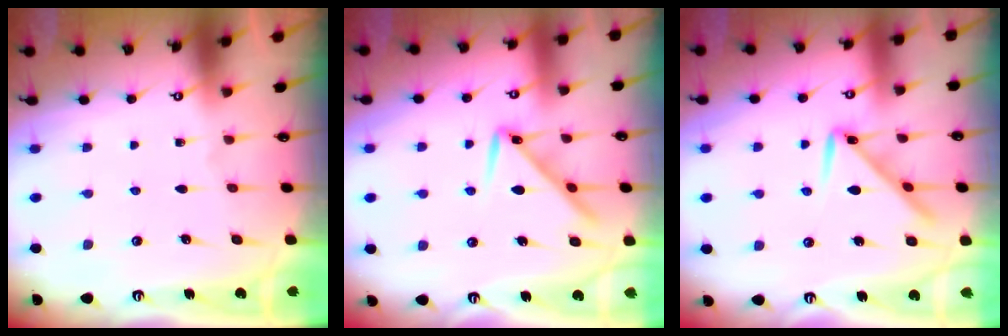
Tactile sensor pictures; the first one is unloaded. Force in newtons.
{"total": 9.4, "press": 9.3, "slide": 0.6}
{"total": 9.3, "press": 9.2, "slide": 0.5}